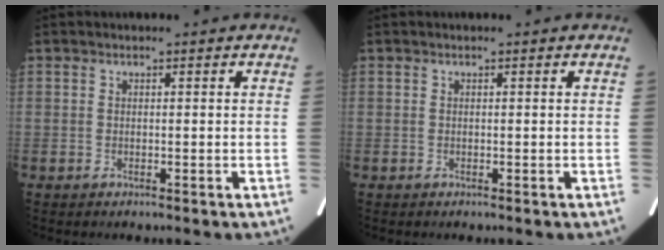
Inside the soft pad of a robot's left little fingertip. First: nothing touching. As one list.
[{"total": 0.0}]